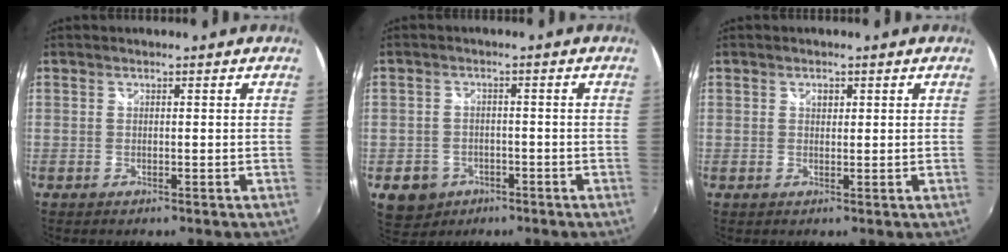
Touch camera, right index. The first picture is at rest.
{"total": 6.0, "force": [-2.6, 5.2, 1.4], "torque": [-0.040, 0.009, -0.032]}
{"total": 1.3, "force": [0.6, 0.9, 0.7], "torque": [-0.008, 0.004, 0.010]}